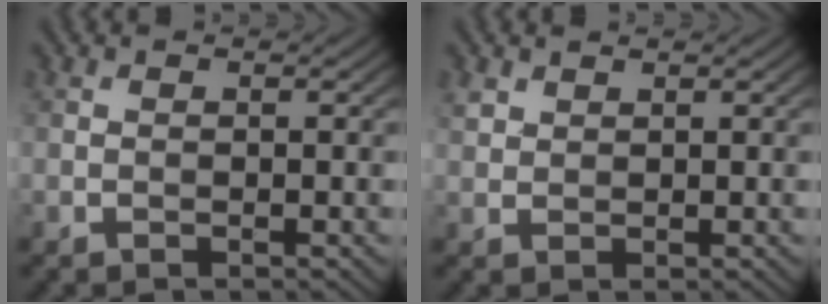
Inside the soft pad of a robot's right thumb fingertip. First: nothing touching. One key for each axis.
{"total": 1.6, "fx": 1.2, "fy": 0.9, "fz": 0.5, "tx": -0.014, "ty": 0.002, "tz": 0.028}